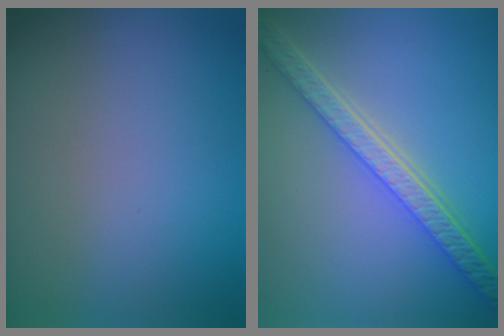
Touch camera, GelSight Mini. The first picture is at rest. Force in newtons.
{"total": 5.6, "press": 4.3, "slide": 3.6}